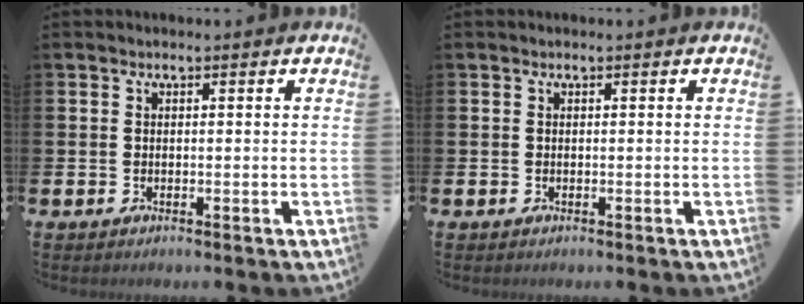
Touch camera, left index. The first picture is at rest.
{"total": 0.0}